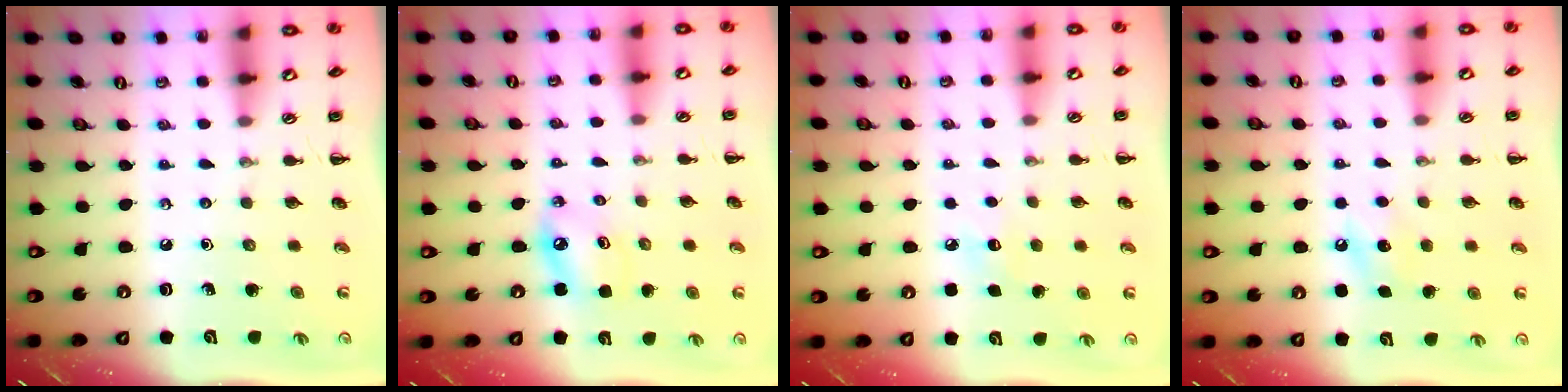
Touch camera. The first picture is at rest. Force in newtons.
{"total": 5.9, "press": 5.7, "slide": 1.5}
{"total": 5.9, "press": 5.7, "slide": 1.4}
{"total": 7.2, "press": 7.0, "slide": 1.8}